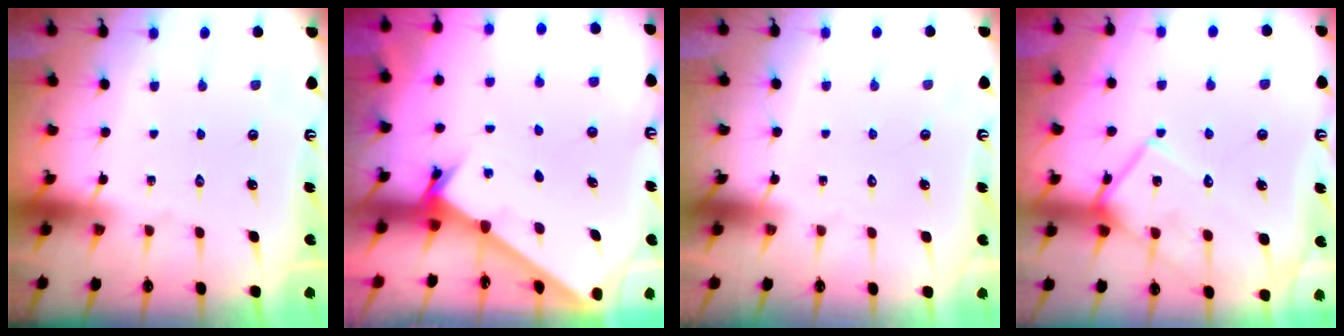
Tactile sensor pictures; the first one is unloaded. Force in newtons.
{"total": 2.0, "press": 2.0, "slide": 0.1}
{"total": 1.6, "press": 1.6, "slide": 0.1}
{"total": 14.8, "press": 14.7, "slide": 1.2}